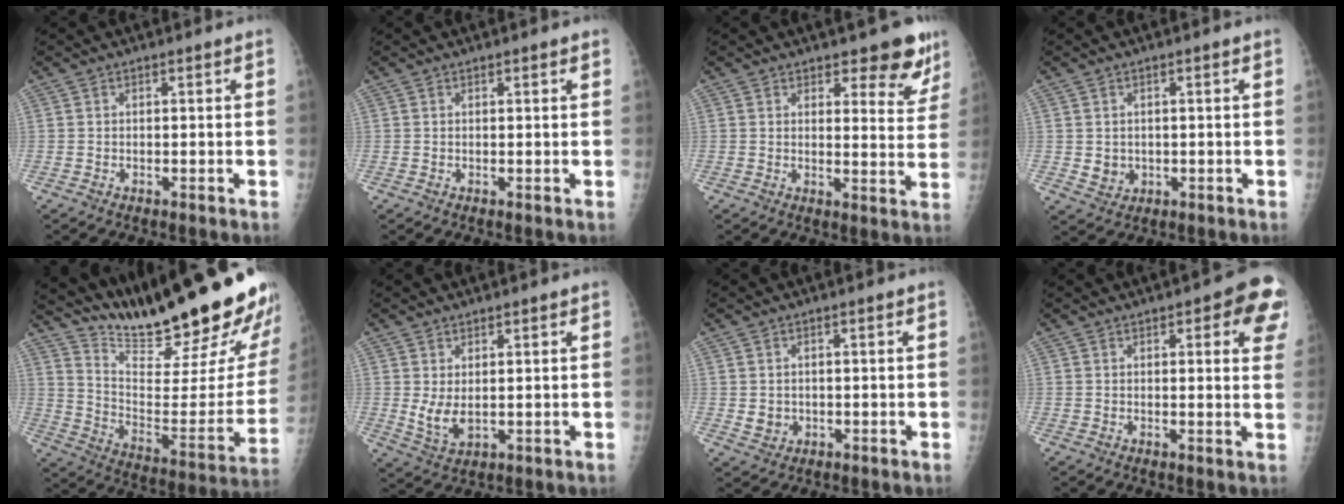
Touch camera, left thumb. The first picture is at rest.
{"total": 0.8, "force": [0.5, 0.2, 0.6], "torque": [-0.006, 0.000, 0.006]}
{"total": 8.0, "force": [5.9, 3.3, 4.4], "torque": [-0.014, -0.040, 0.069]}
{"total": 3.0, "force": [0.0, 2.7, 1.2], "torque": [-0.012, -0.003, 0.012]}
{"total": 31.3, "force": [25.6, 5.1, 17.3], "torque": [-0.238, -0.162, 0.371]}
{"total": 5.0, "force": [1.4, 2.5, 4.1], "torque": [-0.070, -0.015, 0.035]}
{"total": 2.6, "force": [0.0, 2.3, 1.1], "torque": [-0.010, -0.001, 0.009]}
{"total": 9.9, "force": [4.3, 3.2, 8.3], "torque": [-0.064, -0.008, 0.042]}